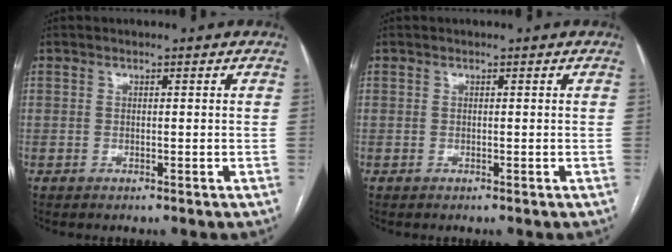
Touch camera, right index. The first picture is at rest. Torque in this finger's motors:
{"motor_torque": [0.00, 0.00, 0.00, 0.00]}